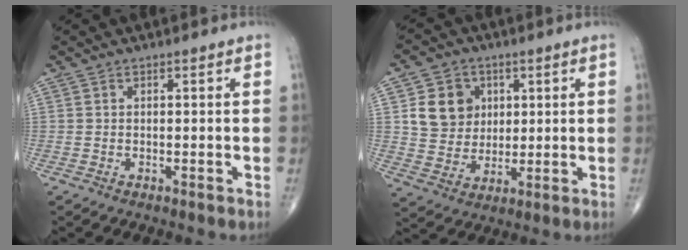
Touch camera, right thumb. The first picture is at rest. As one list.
[{"total": 10.0, "force": [2.8, 8.6, 4.2], "torque": [-0.037, -0.010, 0.055]}]